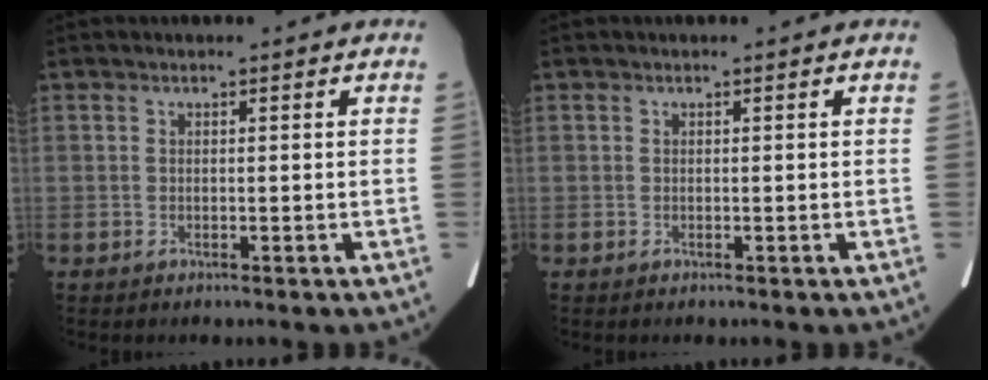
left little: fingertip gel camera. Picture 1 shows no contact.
{"total": 0.0}